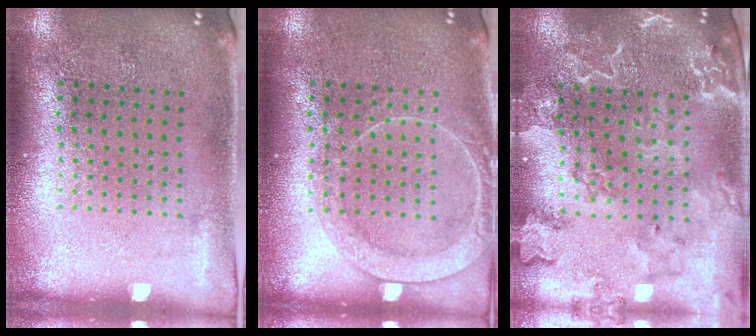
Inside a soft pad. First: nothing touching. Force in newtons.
{"total": 2.3, "press": 2.3, "slide": 0.3}
{"total": 2.6, "press": 2.5, "slide": 0.9}